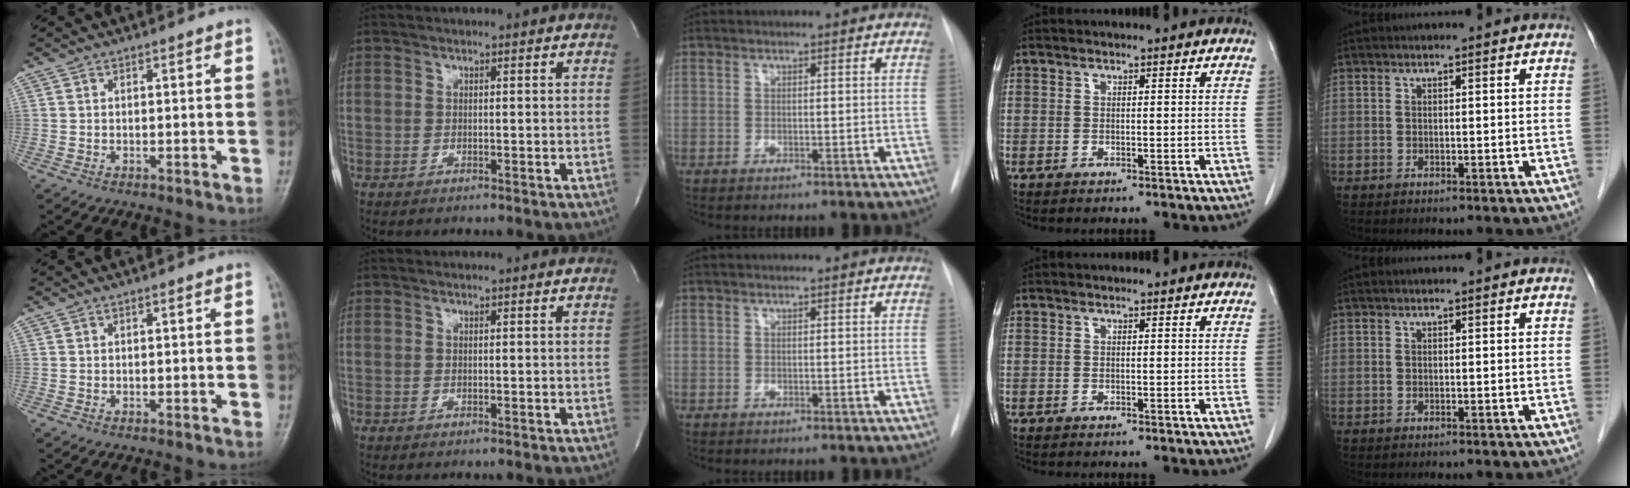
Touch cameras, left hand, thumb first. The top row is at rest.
{}